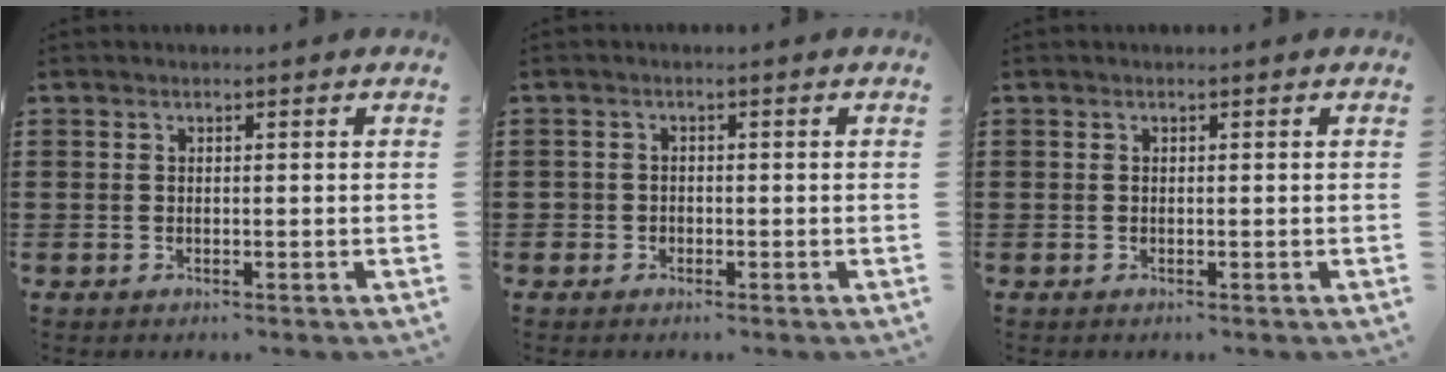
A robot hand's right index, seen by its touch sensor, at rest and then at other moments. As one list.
[{"total": 1.3, "force": [-0.6, 1.2, 0.1], "torque": [-0.005, 0.002, -0.016]}, {"total": 0.0}]